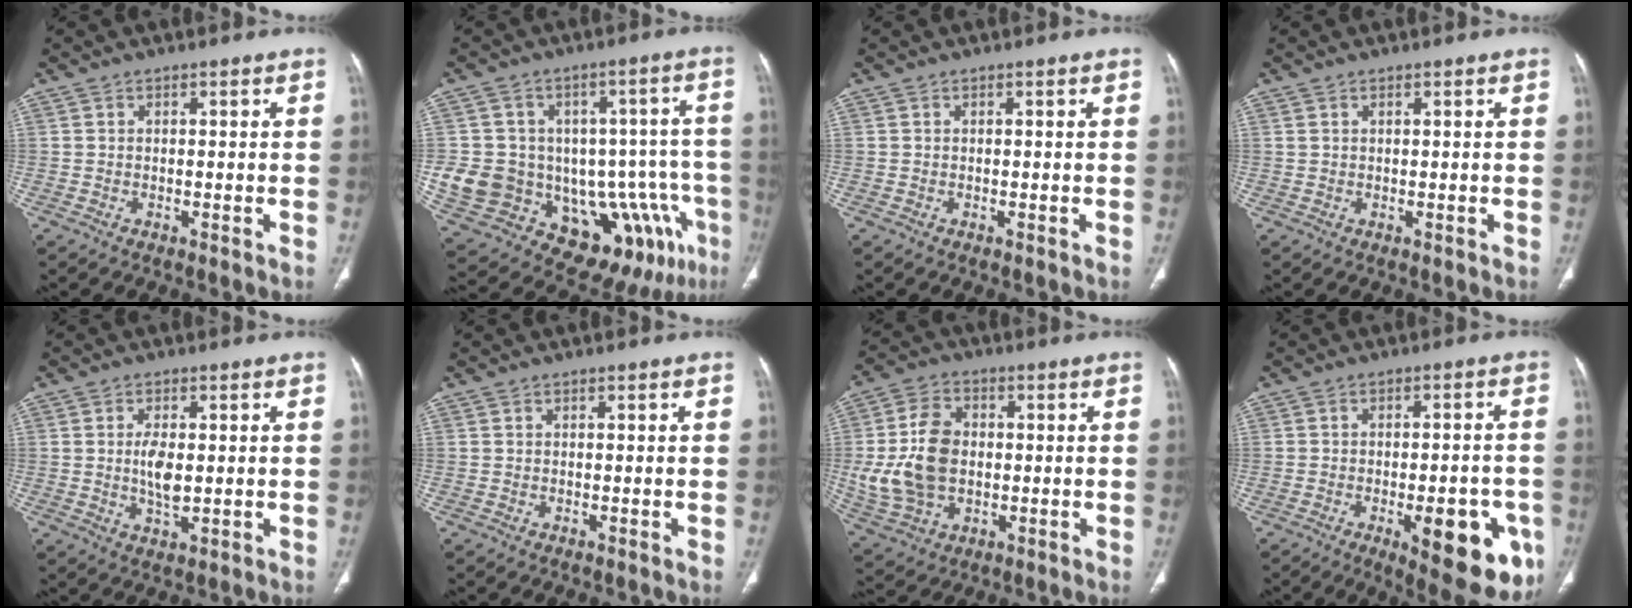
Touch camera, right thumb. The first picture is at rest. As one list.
[{"total": 22.6, "force": [-6.3, 15.2, 15.5], "torque": [-0.237, 0.044, -0.059]}, {"total": 0.0}, {"total": 0.5, "force": [0.3, 0.2, 0.3], "torque": [-0.010, 0.008, 0.010]}, {"total": 5.2, "force": [0.2, 2.5, 4.6], "torque": [-0.088, -0.008, 0.007]}, {"total": 0.0}, {"total": 14.5, "force": [-0.2, 10.3, 10.2], "torque": [-0.192, 0.008, 0.008]}, {"total": 16.7, "force": [-6.1, 6.3, 14.2], "torque": [-0.130, 0.012, -0.063]}]